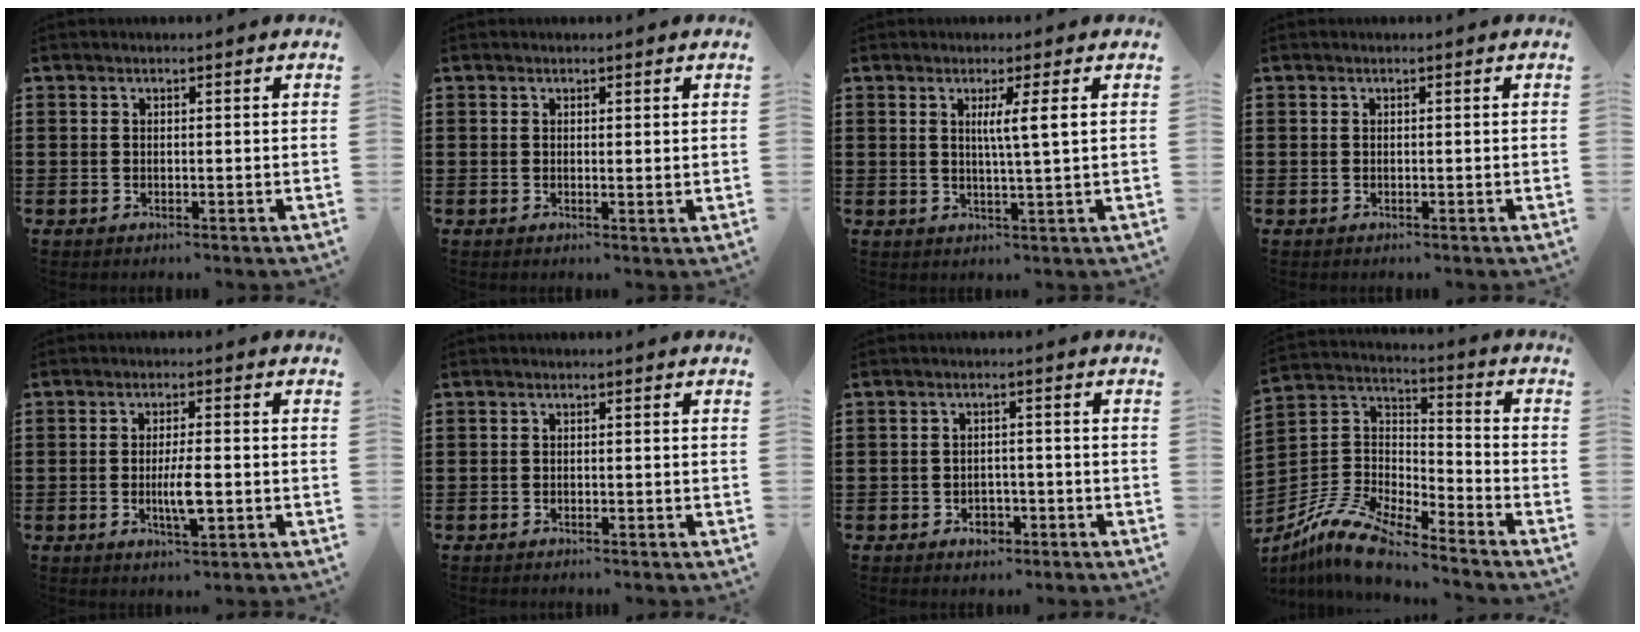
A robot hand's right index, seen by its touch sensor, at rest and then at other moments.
{"total": 0.7, "force": [0.7, 0.3, 0.2], "torque": [-0.006, 0.002, 0.012]}
{"total": 3.7, "force": [1.0, -0.7, 3.5], "torque": [-0.069, -0.008, 0.013]}
{"total": 0.0}
{"total": 4.7, "force": [-1.0, 0.9, 4.6], "torque": [-0.084, -0.004, -0.019]}
{"total": 0.5, "force": [-0.5, 0.0, 0.1], "torque": [-0.005, -0.002, -0.011]}
{"total": 2.3, "force": [-1.5, 1.5, 0.9], "torque": [-0.020, 0.001, -0.031]}
{"total": 11.0, "force": [-9.8, 2.3, 4.5], "torque": [-0.113, 0.020, -0.201]}